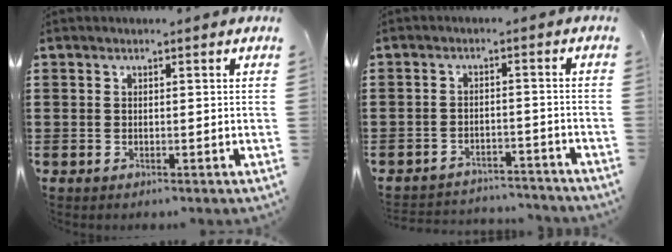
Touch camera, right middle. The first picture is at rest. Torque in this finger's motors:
{"motor_torque": [0.12, -0.08, -0.03, 0.02]}